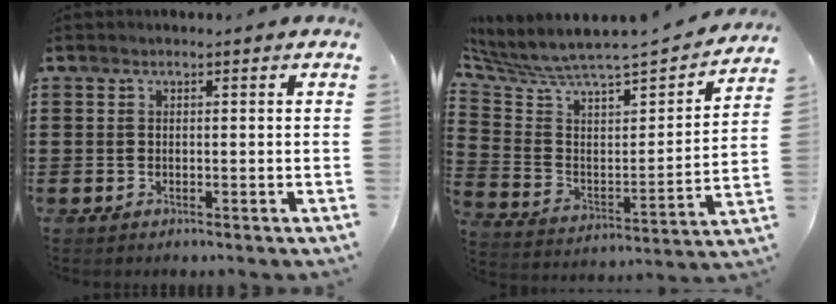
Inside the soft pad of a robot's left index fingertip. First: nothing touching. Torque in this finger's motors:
{"motor_torque": [0.91, -1.23, 0.31, 0.21]}